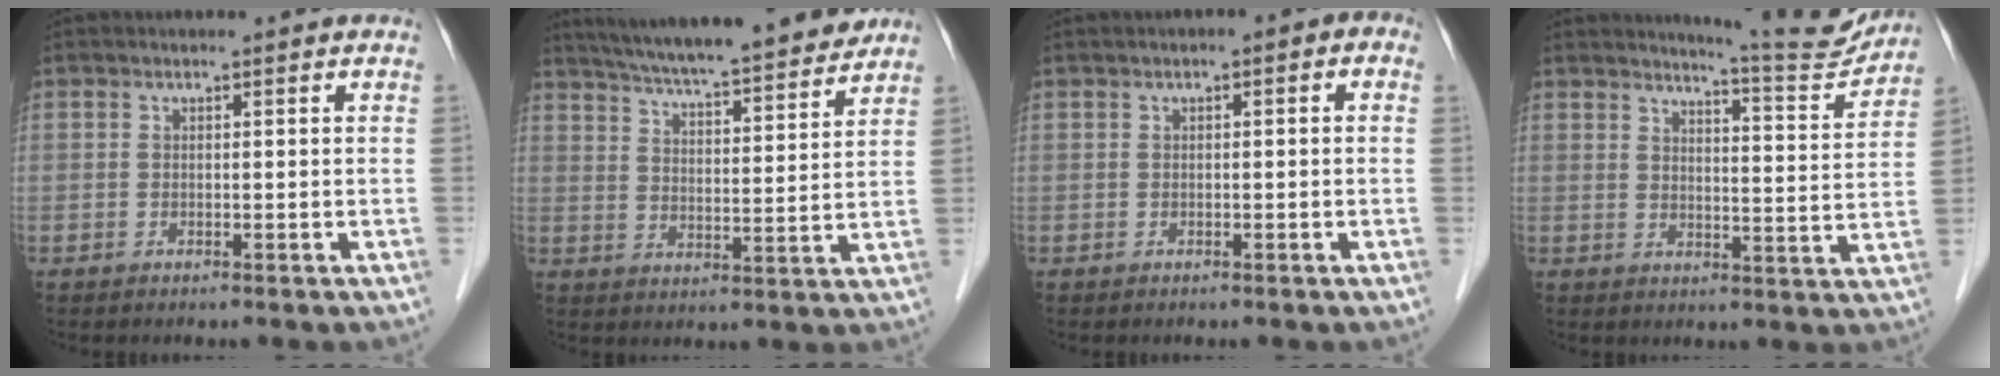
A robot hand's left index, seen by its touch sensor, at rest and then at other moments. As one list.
[{"total": 19.2, "force": [17.1, 1.7, 8.7], "torque": [-0.140, 0.011, 0.247]}, {"total": 2.0, "force": [0.2, 0.8, 1.9], "torque": [-0.019, 0.017, -0.002]}, {"total": 9.6, "force": [9.5, -0.4, 1.3], "torque": [-0.026, -0.037, 0.118]}]